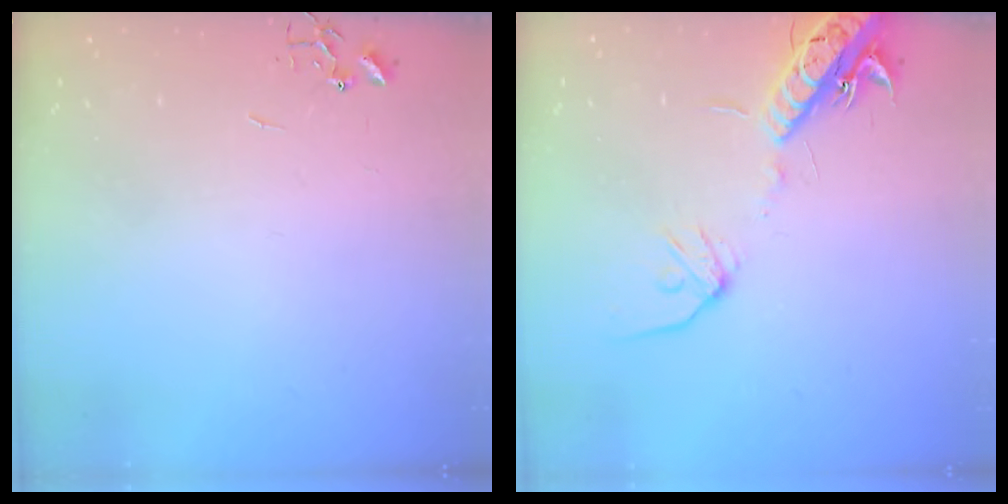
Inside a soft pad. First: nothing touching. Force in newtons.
{"total": 15.1, "press": 14.7, "slide": 3.3}